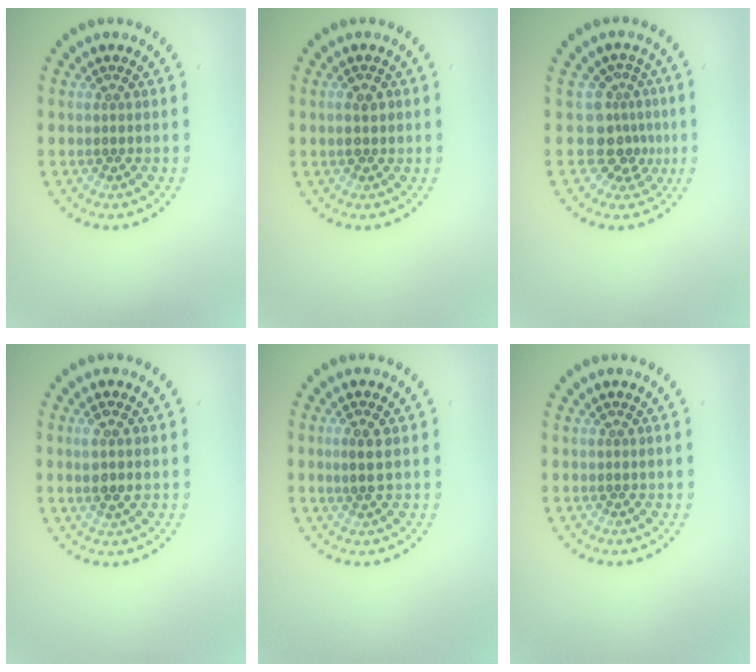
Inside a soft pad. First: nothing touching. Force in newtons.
{"total": 1.5, "press": 1.4, "slide": 0.3}
{"total": 3.3, "press": 2.3, "slide": 2.3}
{"total": 2.0, "press": 1.9, "slide": 0.5}
{"total": 1.8, "press": 1.7, "slide": 0.5}
{"total": 0.0}